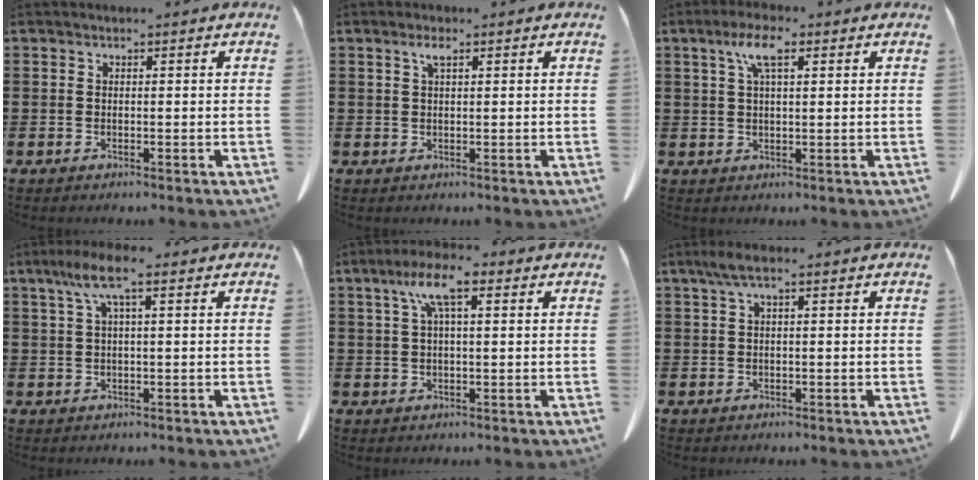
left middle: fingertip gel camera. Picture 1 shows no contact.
{"total": 1.8, "force": [0.8, 0.4, 1.5], "torque": [-0.032, 0.006, 0.013]}
{"total": 5.2, "force": [2.4, 1.6, 4.4], "torque": [-0.094, 0.012, 0.039]}
{"total": 5.7, "force": [2.2, 0.9, 5.2], "torque": [-0.112, 0.004, 0.035]}
{"total": 7.5, "force": [3.2, 1.9, 6.5], "torque": [-0.132, 0.016, 0.053]}
{"total": 2.2, "force": [0.4, 0.3, 2.1], "torque": [-0.048, 0.000, 0.005]}